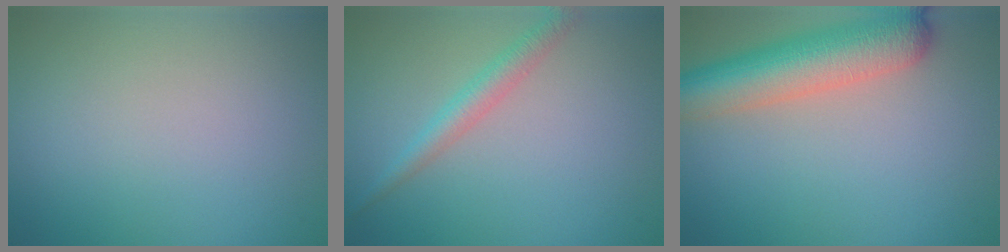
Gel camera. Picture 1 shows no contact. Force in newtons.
{"total": 2.3, "press": 2.3, "slide": 0.1}
{"total": 7.0, "press": 7.0, "slide": 0.4}